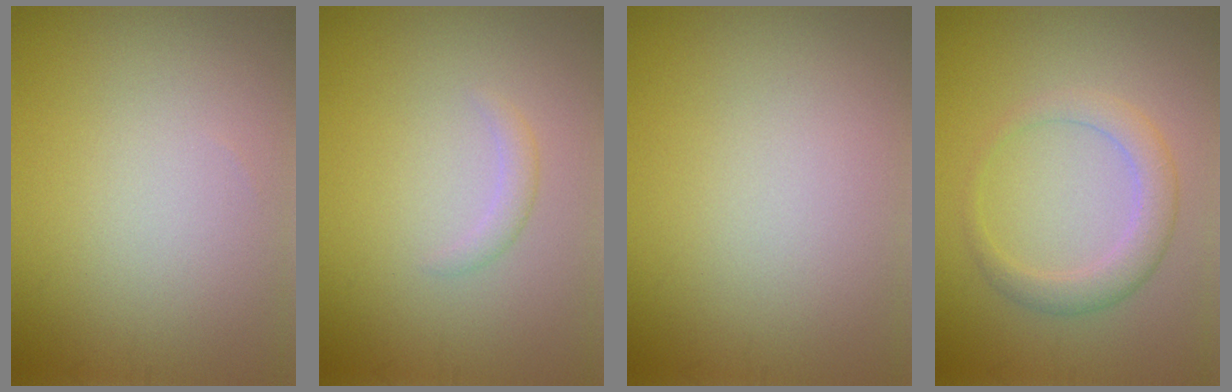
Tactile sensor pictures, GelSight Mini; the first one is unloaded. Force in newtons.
{"total": 1.1, "press": 1.1, "slide": 0.1}
{"total": 0.0}
{"total": 3.0, "press": 3.0, "slide": 0.1}